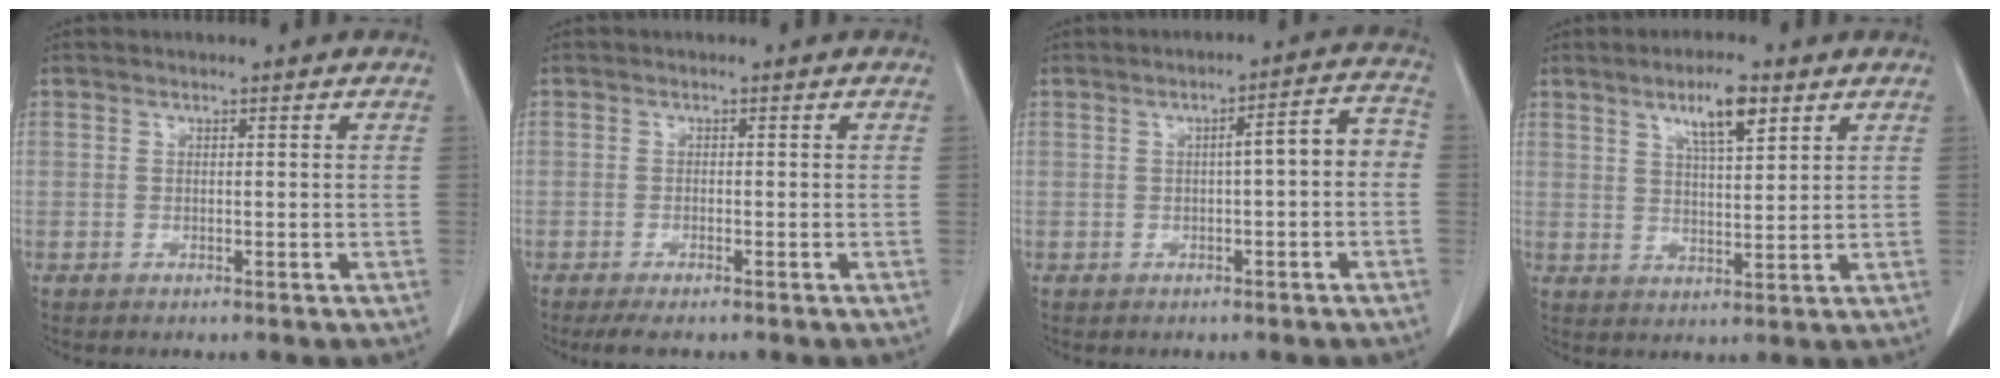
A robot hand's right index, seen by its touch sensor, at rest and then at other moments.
{"total": 3.5, "force": [-2.8, 0.4, 2.0], "torque": [-0.028, -0.007, -0.039]}
{"total": 5.2, "force": [-0.5, 0.9, 5.1], "torque": [-0.064, 0.024, -0.009]}
{"total": 6.7, "force": [3.9, 1.3, 5.3], "torque": [-0.095, 0.002, 0.066]}